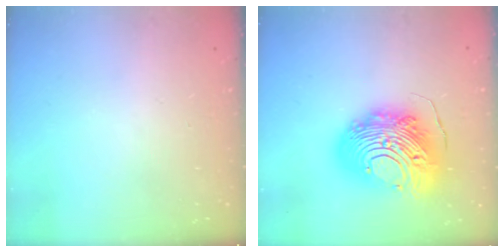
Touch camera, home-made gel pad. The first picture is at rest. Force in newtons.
{"total": 20.9, "press": 20.8, "slide": 2.0}